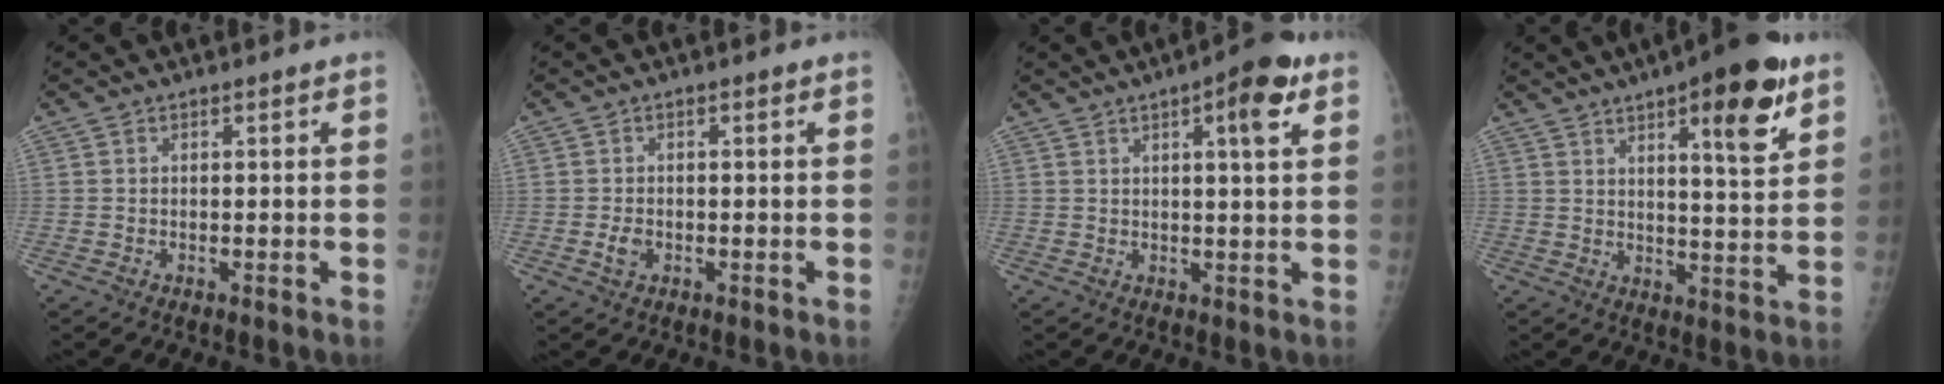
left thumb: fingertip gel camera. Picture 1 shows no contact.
{"total": 2.1, "force": [-0.7, 1.4, 1.4], "torque": [-0.025, 0.001, -0.013]}
{"total": 7.9, "force": [3.7, 1.8, 6.8], "torque": [-0.087, -0.008, 0.046]}
{"total": 14.2, "force": [7.6, 3.6, 11.4], "torque": [-0.138, -0.035, 0.105]}